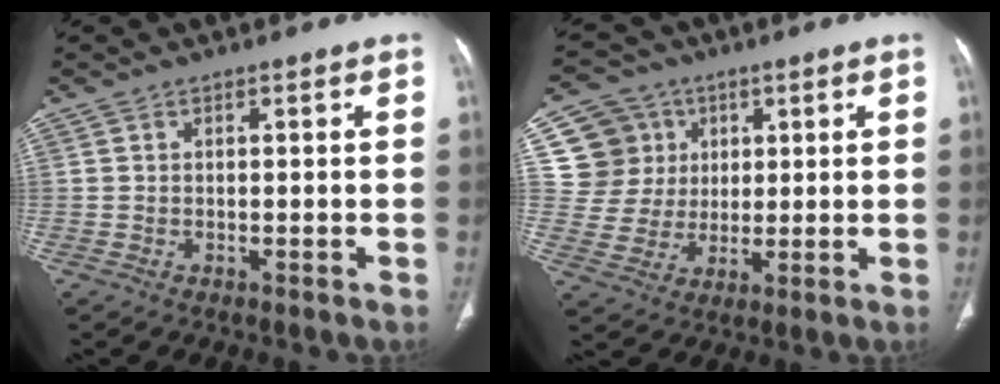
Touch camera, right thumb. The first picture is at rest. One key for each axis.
{"total": 11.1, "fx": 3.7, "fy": 10.4, "fz": 1.6, "tx": 0.010, "ty": -0.002, "tz": 0.072}